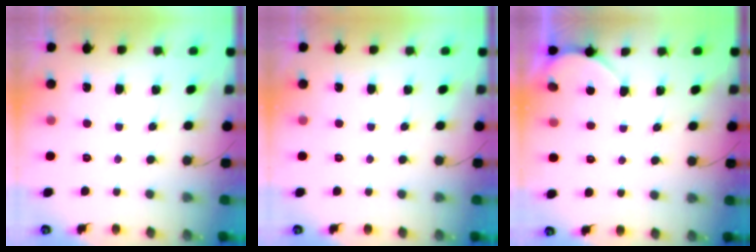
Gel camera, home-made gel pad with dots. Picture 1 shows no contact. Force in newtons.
{"total": 0.0}
{"total": 2.5, "press": 2.4, "slide": 0.3}